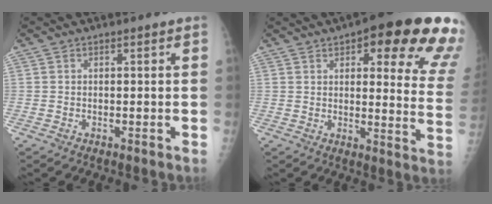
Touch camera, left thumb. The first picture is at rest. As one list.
[{"total": 22.5, "force": [12.8, 6.6, 17.3], "torque": [-0.169, -0.043, 0.141]}]